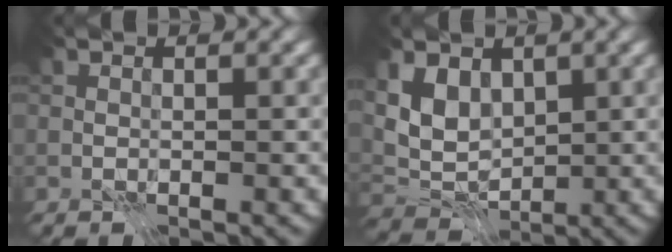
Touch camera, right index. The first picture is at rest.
{"total": 4.3, "force": [1.7, 2.9, 2.7], "torque": [-0.059, -0.011, 0.024]}